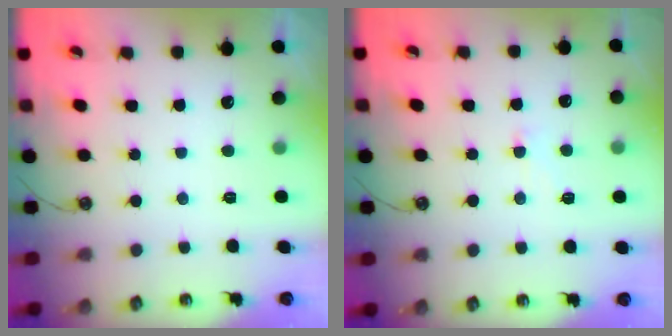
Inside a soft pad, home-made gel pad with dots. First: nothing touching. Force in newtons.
{"total": 1.3, "press": 1.2, "slide": 0.6}